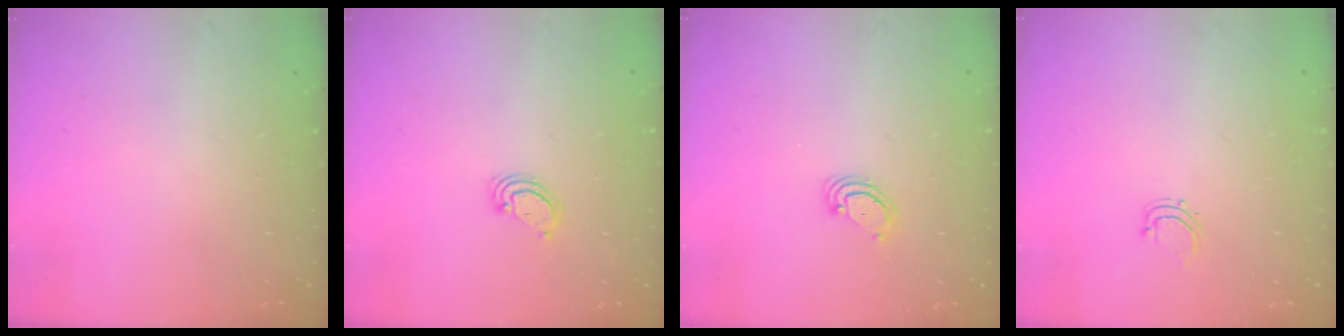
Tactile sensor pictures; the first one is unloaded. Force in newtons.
{"total": 2.3, "press": 2.3, "slide": 0.2}
{"total": 2.9, "press": 2.9, "slide": 0.3}
{"total": 2.8, "press": 2.8, "slide": 0.5}